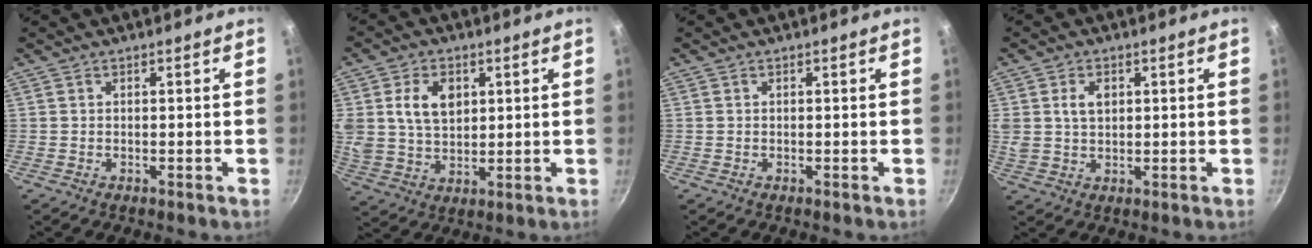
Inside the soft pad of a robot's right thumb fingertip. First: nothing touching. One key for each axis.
{"total": 10.1, "fx": 2.9, "fy": 7.3, "fz": 6.4, "tx": -0.103, "ty": -0.009, "tz": 0.057}
{"total": 0.0}
{"total": 5.2, "fx": 1.5, "fy": 3.6, "fz": 3.4, "tx": -0.055, "ty": -0.002, "tz": 0.028}